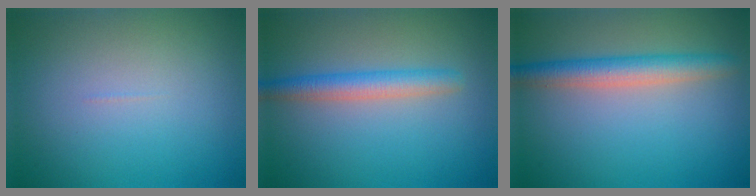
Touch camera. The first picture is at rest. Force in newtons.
{"total": 2.9, "press": 2.9, "slide": 0.1}
{"total": 3.8, "press": 3.8, "slide": 0.1}